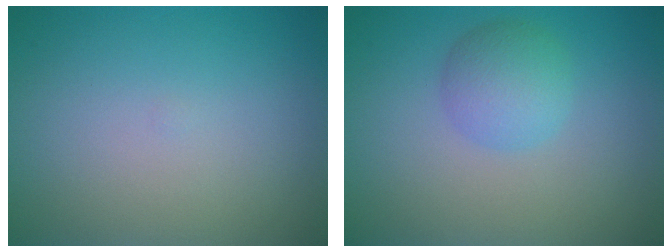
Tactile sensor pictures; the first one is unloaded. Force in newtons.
{"total": 2.6, "press": 2.6, "slide": 0.2}